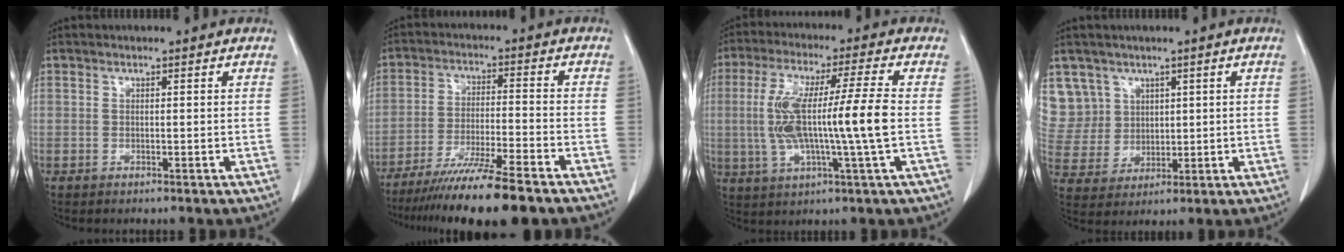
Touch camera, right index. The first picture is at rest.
{"total": 15.0, "force": [-12.0, -0.1, 9.0], "torque": [-0.154, -0.041, -0.194]}
{"total": 13.6, "force": [-0.5, 0.1, 13.6], "torque": [-0.270, 0.010, -0.011]}
{"total": 8.9, "force": [4.7, 7.6, 0.1], "torque": [-0.011, 0.026, 0.111]}